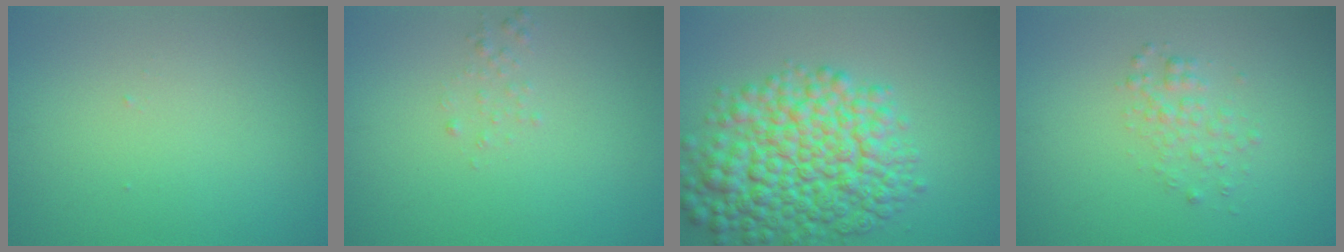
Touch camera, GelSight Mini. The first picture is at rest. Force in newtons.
{"total": 0.8, "press": 0.8, "slide": 0.1}
{"total": 9.7, "press": 9.7, "slide": 0.2}
{"total": 1.7, "press": 1.7, "slide": 0.1}